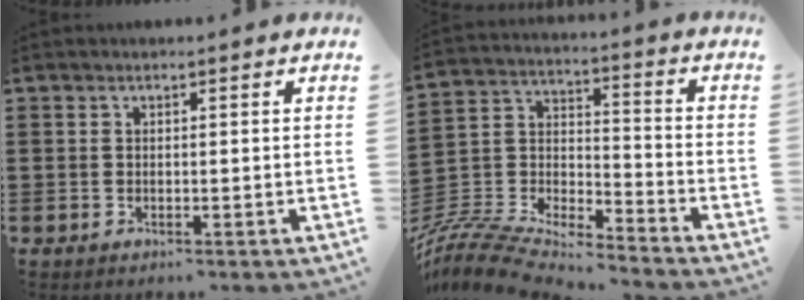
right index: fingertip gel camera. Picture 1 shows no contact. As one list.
[{"total": 8.7, "force": [-8.2, 1.6, 2.2], "torque": [-0.069, -0.002, -0.172]}]